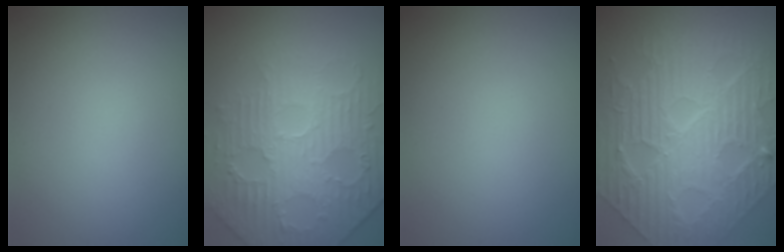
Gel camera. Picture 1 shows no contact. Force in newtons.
{"total": 4.7, "press": 4.7, "slide": 0.2}
{"total": 0.0}
{"total": 10.8, "press": 7.4, "slide": 7.9}